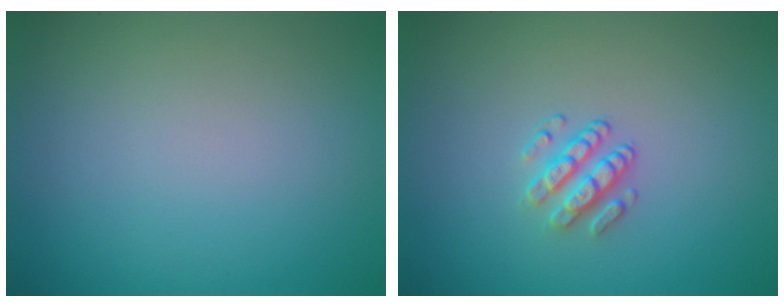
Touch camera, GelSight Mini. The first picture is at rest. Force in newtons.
{"total": 2.0, "press": 1.6, "slide": 1.3}